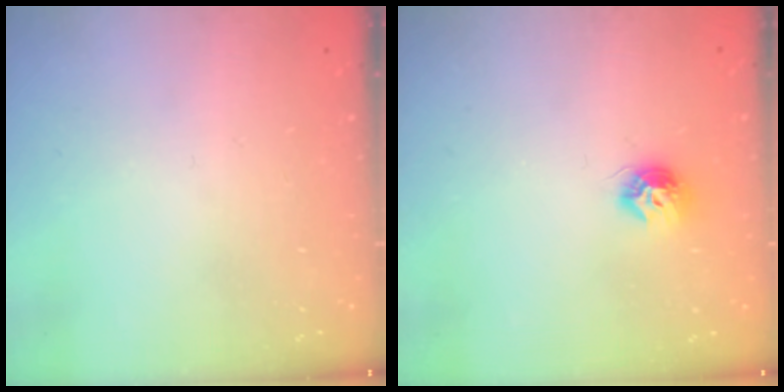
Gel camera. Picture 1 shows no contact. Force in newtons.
{"total": 7.6, "press": 7.6, "slide": 0.2}